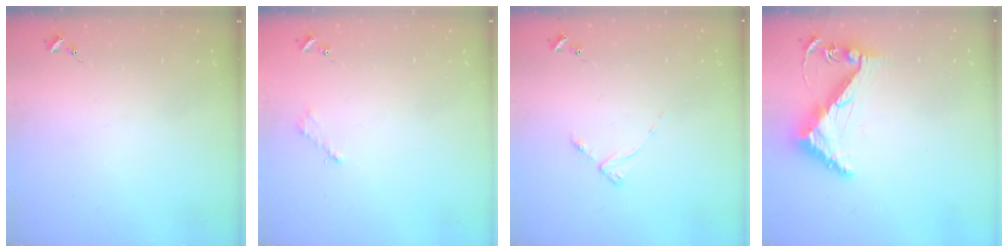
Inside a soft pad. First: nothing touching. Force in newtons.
{"total": 2.6, "press": 2.5, "slide": 0.3}
{"total": 3.5, "press": 3.5, "slide": 0.6}
{"total": 8.7, "press": 8.6, "slide": 0.9}